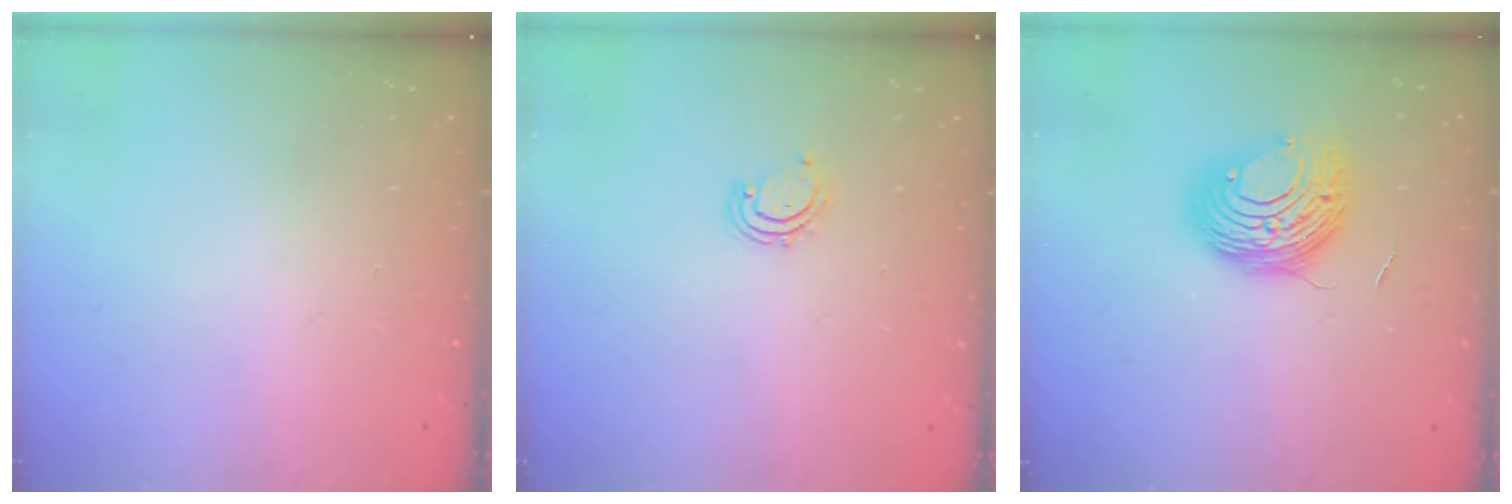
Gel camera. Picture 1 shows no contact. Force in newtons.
{"total": 3.5, "press": 3.5, "slide": 0.3}
{"total": 10.1, "press": 10.1, "slide": 0.7}